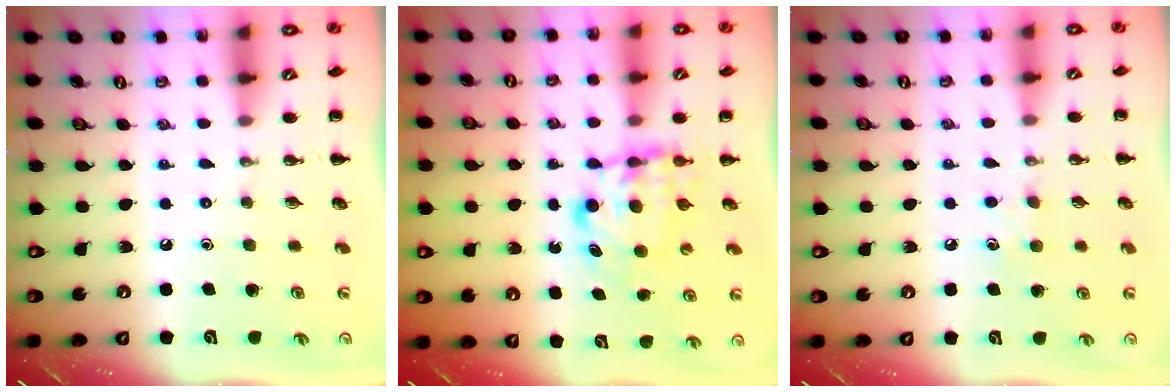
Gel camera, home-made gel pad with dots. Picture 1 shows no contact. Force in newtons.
{"total": 6.1, "press": 6.1, "slide": 0.6}
{"total": 5.0, "press": 4.8, "slide": 1.5}